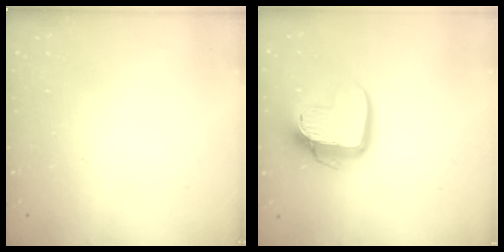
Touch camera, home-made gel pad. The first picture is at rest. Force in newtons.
{"total": 13.8, "press": 13.8, "slide": 1.2}